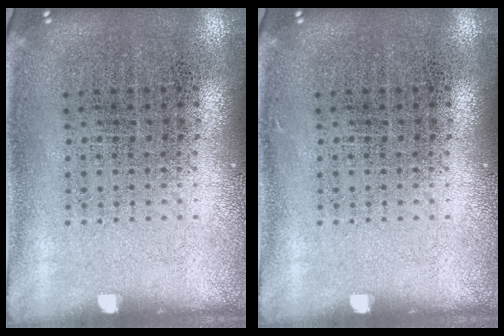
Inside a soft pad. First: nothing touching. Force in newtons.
{"total": 0.0}